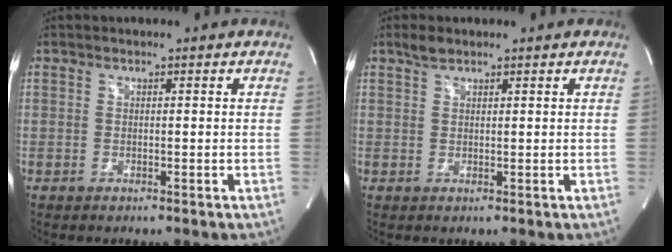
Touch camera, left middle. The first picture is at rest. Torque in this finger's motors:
{"motor_torque": [0.20, 0.13, -0.06, 0.00]}